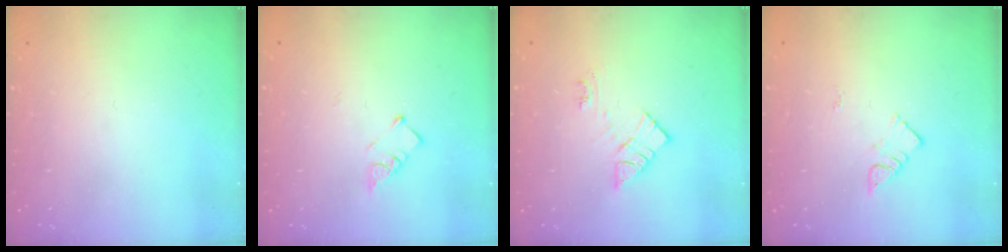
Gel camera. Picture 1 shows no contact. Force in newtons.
{"total": 2.9, "press": 2.9, "slide": 0.0}
{"total": 9.3, "press": 9.3, "slide": 0.5}
{"total": 3.6, "press": 3.5, "slide": 0.5}